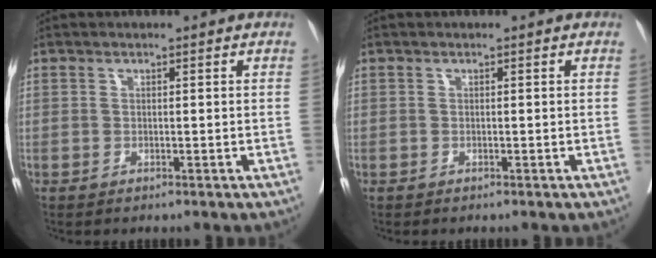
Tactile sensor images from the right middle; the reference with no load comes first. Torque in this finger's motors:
{"motor_torque": [0.79, -0.76, -0.09, -0.11]}